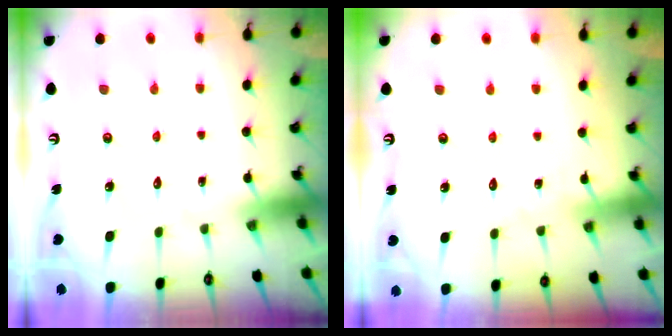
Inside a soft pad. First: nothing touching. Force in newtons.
{"total": 2.2, "press": 2.2, "slide": 0.3}